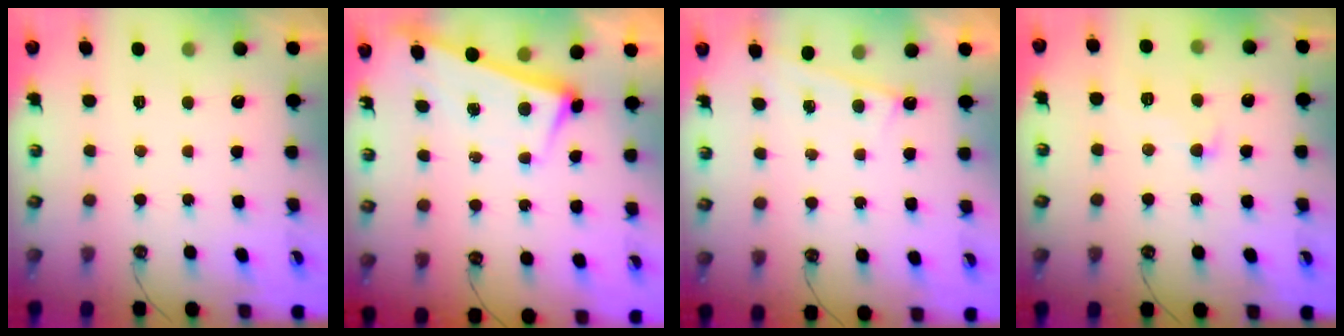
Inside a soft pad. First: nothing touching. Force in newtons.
{"total": 2.9, "press": 2.8, "slide": 0.6}
{"total": 0.6, "press": 0.5, "slide": 0.1}
{"total": 1.0, "press": 0.7, "slide": 0.7}